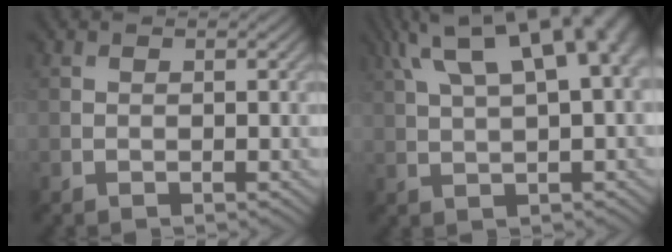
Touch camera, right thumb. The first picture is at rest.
{"total": 12.9, "force": [5.4, 4.7, 10.7], "torque": [-0.183, 0.028, 0.084]}